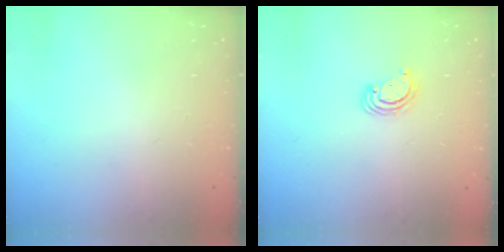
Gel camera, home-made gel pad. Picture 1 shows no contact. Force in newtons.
{"total": 2.4, "press": 2.4, "slide": 0.2}